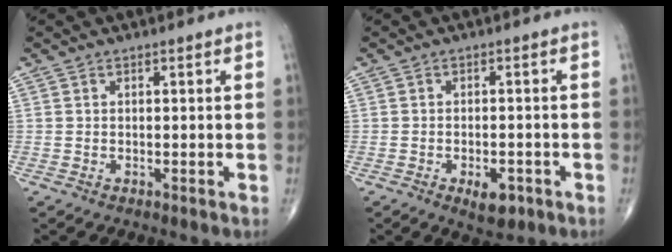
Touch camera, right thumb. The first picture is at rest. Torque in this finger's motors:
{"motor_torque": [0.05, 0.79, 0.11, 0.01, 0.01]}